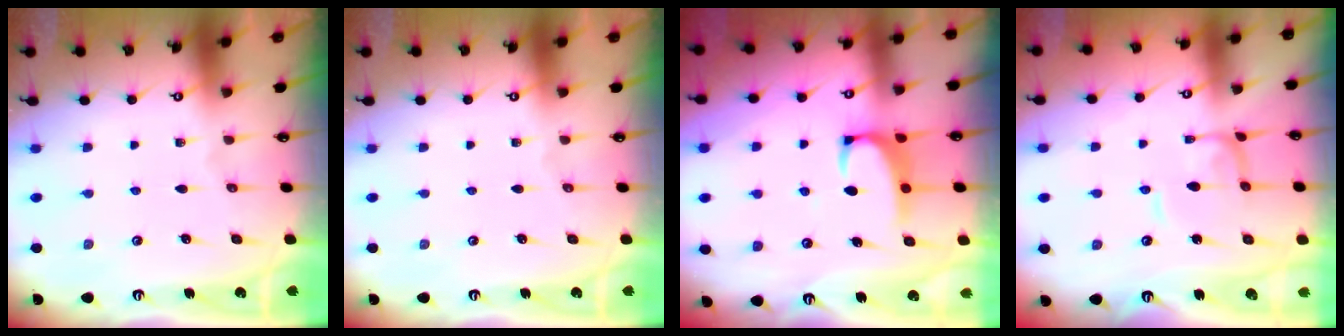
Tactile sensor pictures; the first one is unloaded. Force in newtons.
{"total": 0.0}
{"total": 2.5, "press": 2.4, "slide": 0.7}
{"total": 0.7, "press": 0.7, "slide": 0.3}